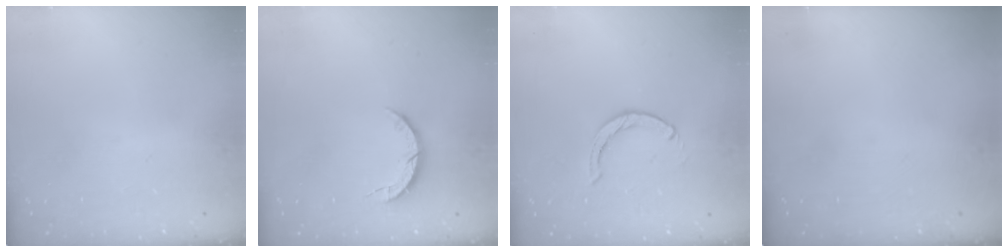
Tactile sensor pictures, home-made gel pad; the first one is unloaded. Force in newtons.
{"total": 4.4, "press": 4.4, "slide": 0.5}
{"total": 0.0}
{"total": 0.0}